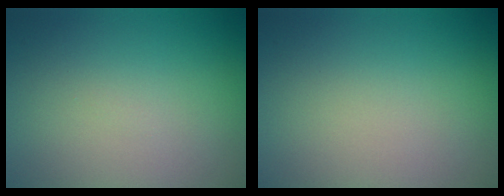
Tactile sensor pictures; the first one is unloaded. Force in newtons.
{"total": 0.0}